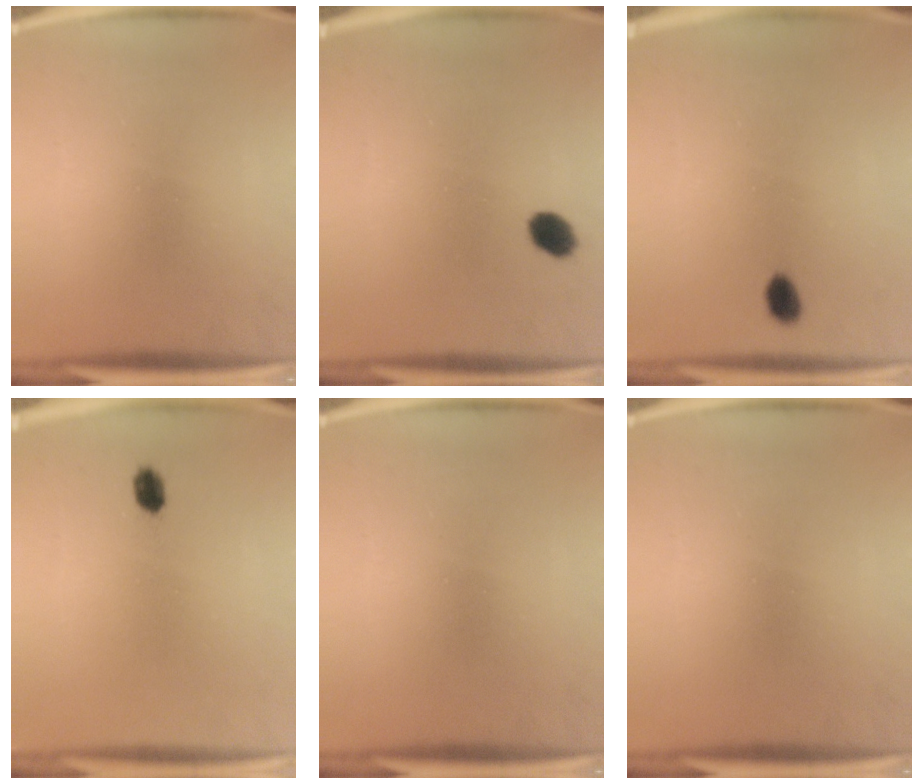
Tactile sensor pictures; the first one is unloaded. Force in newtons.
{"total": 3.7}
{"total": 2.7}
{"total": 2.4}
{"total": 0.0}
{"total": 0.0}